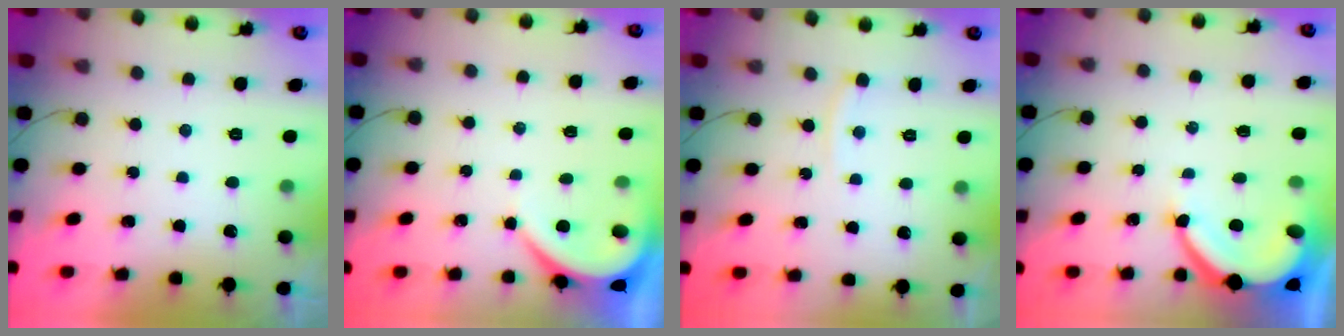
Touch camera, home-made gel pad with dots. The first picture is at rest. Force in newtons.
{"total": 3.9, "press": 3.8, "slide": 0.5}
{"total": 4.7, "press": 4.6, "slide": 0.6}
{"total": 6.9, "press": 6.8, "slide": 1.0}